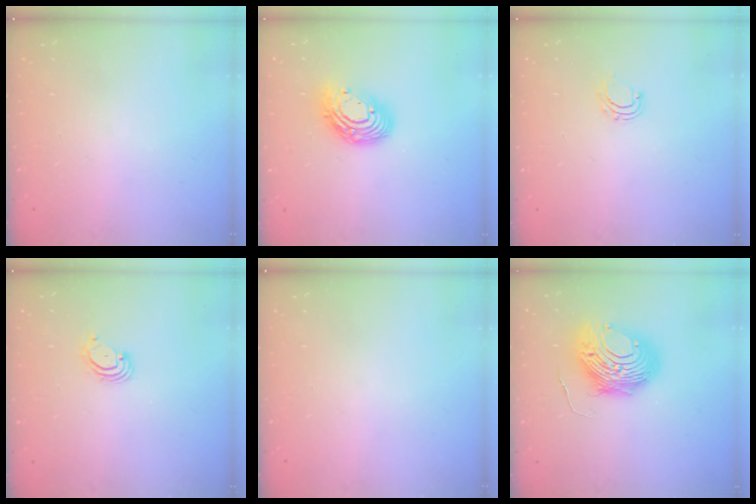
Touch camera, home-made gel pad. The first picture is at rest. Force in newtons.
{"total": 12.7, "press": 12.7, "slide": 1.2}
{"total": 4.9, "press": 4.8, "slide": 0.4}
{"total": 3.0, "press": 3.0, "slide": 0.3}
{"total": 0.0}
{"total": 13.5, "press": 13.4, "slide": 1.4}